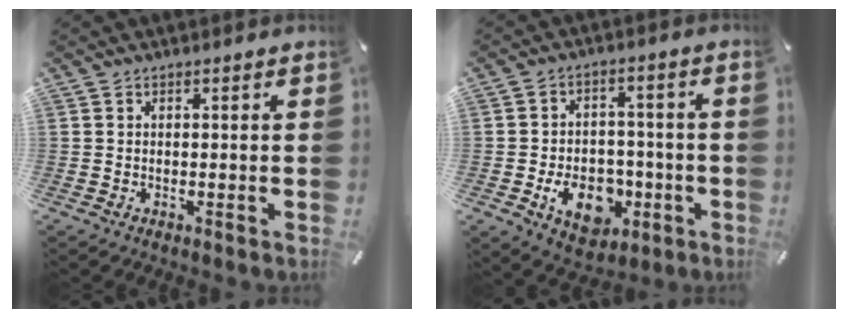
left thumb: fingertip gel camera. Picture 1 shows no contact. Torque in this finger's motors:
{"motor_torque": [0.69, 2.47, 0.61, -0.39, 0.07]}